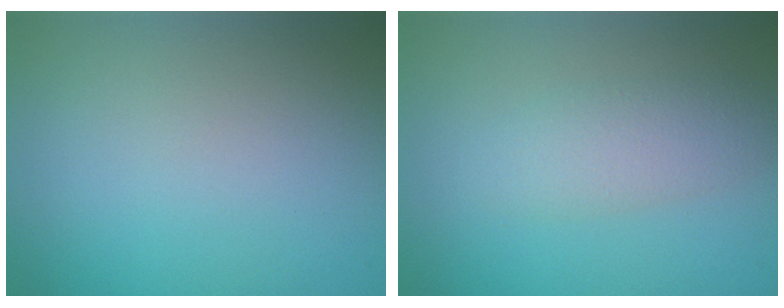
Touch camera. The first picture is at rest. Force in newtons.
{"total": 2.7, "press": 2.7, "slide": 0.0}